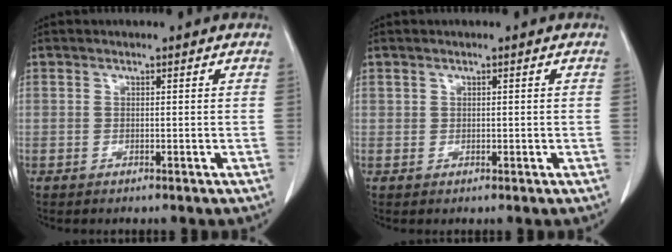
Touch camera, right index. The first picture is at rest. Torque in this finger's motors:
{"motor_torque": [-0.12, -0.02, -0.02, -0.01]}